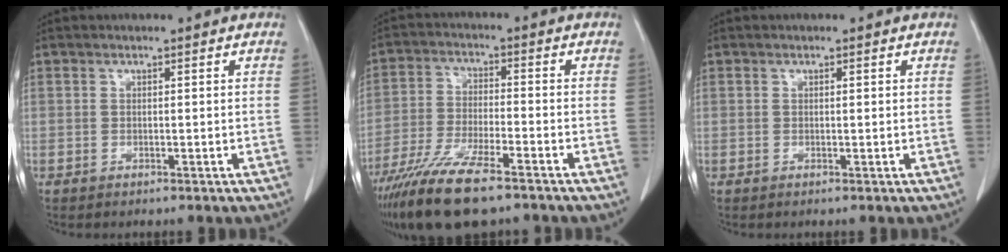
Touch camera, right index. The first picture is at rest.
{"total": 12.9, "force": [-9.4, 2.2, 8.5], "torque": [-0.166, -0.033, -0.167]}
{"total": 0.0}